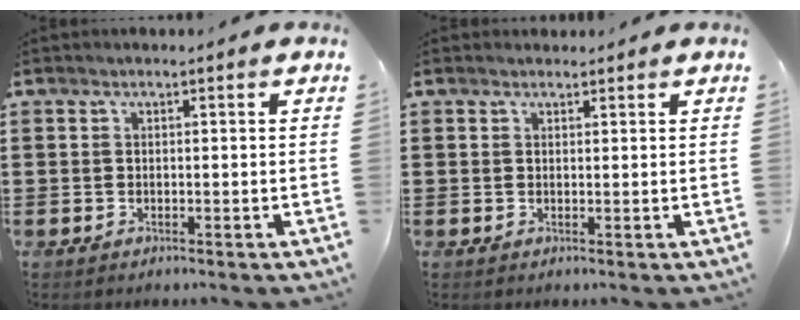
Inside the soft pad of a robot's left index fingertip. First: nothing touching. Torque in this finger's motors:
{"motor_torque": [0.02, -0.17, -0.03, 0.01]}